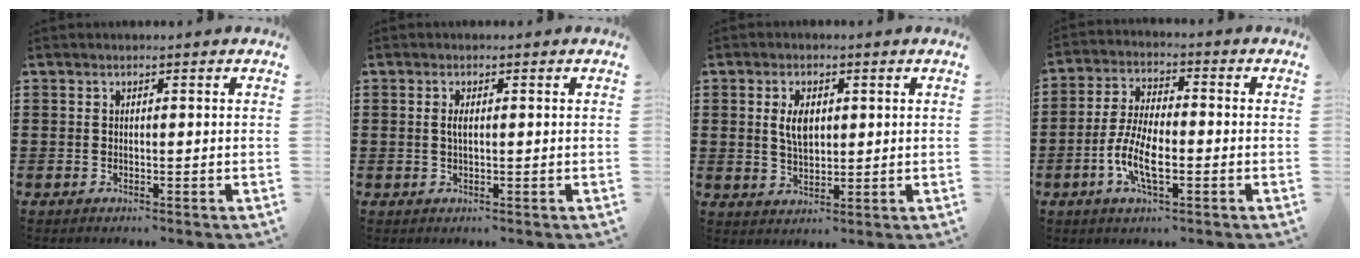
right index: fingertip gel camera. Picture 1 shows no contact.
{"total": 1.4, "force": [0.2, 0.4, 1.3], "torque": [-0.027, 0.003, 0.001]}
{"total": 4.4, "force": [0.9, 2.4, 3.6], "torque": [-0.069, 0.008, 0.013]}
{"total": 8.2, "force": [-2.8, 3.0, 7.1], "torque": [-0.165, -0.013, -0.058]}